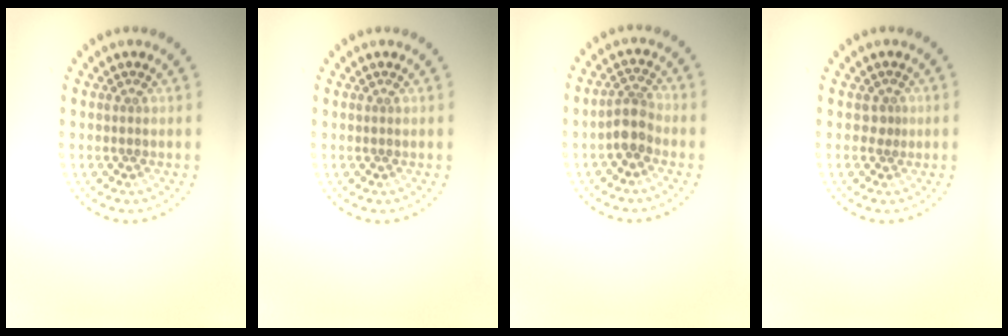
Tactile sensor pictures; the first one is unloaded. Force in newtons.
{"total": 0.0}
{"total": 2.3, "press": 2.0, "slide": 1.2}
{"total": 0.6, "press": 0.3, "slide": 0.5}